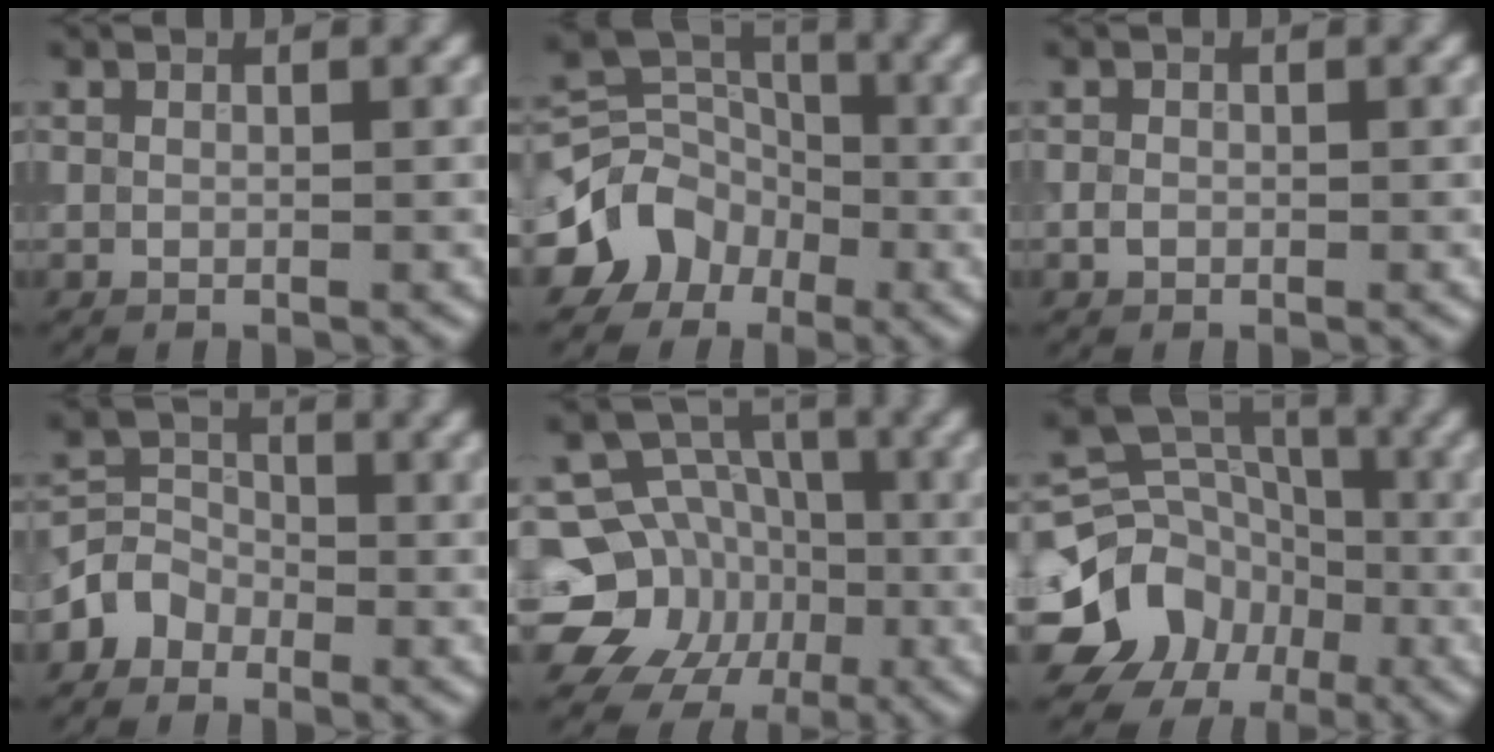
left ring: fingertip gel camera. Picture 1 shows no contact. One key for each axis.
{"total": 7.2, "fx": -3.3, "fy": 5.8, "fz": 2.7, "tx": -0.031, "ty": 0.010, "tz": -0.069}
{"total": 0.8, "fx": -0.3, "fy": 0.6, "fz": 0.4, "tx": -0.005, "ty": -0.001, "tz": -0.007}
{"total": 2.7, "fx": -1.7, "fy": 2.0, "fz": 0.5, "tx": -0.002, "ty": 0.011, "tz": -0.042}
{"total": 13.0, "fx": -4.9, "fy": 11.3, "fz": 4.2, "tx": -0.072, "ty": -0.023, "tz": -0.098}
{"total": 10.7, "fx": -4.5, "fy": 9.0, "fz": 3.8, "tx": -0.072, "ty": -0.001, "tz": -0.093}